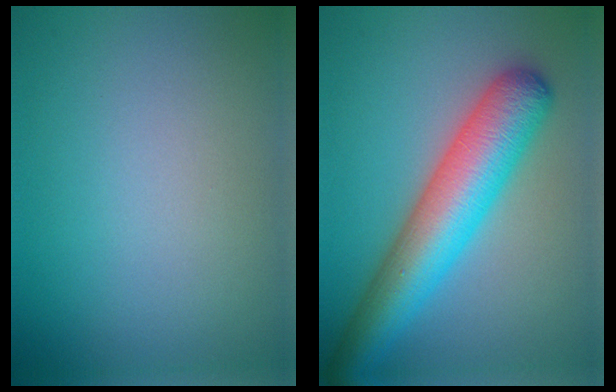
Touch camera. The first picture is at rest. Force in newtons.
{"total": 8.4, "press": 8.4, "slide": 0.3}